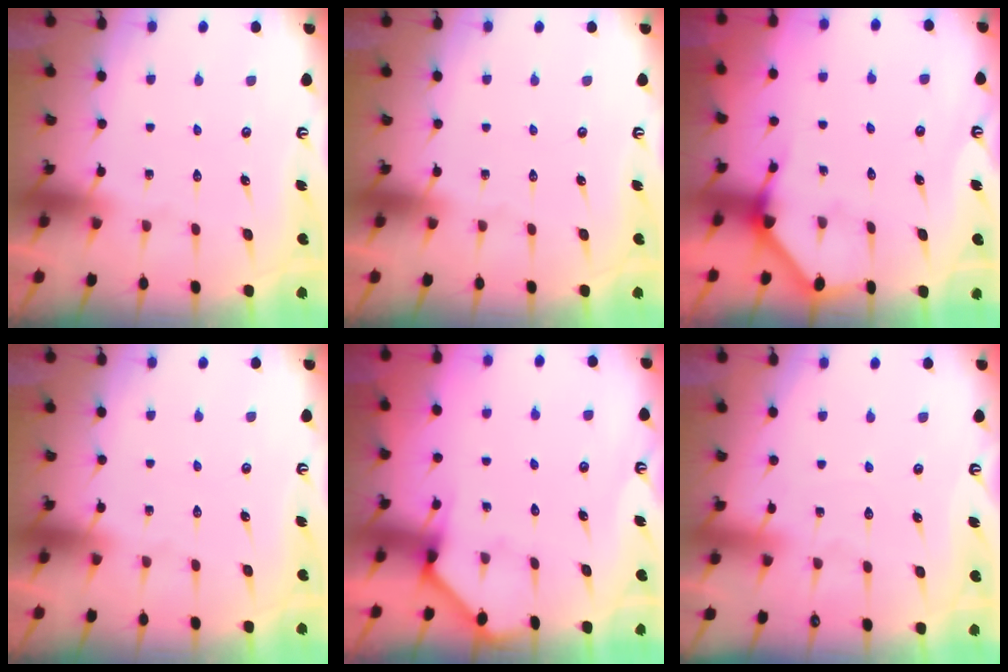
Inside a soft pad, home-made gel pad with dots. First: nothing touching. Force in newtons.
{"total": 0.0}
{"total": 2.3, "press": 2.3, "slide": 0.2}
{"total": 0.0}
{"total": 2.6, "press": 2.6, "slide": 0.2}
{"total": 2.4, "press": 2.3, "slide": 0.2}